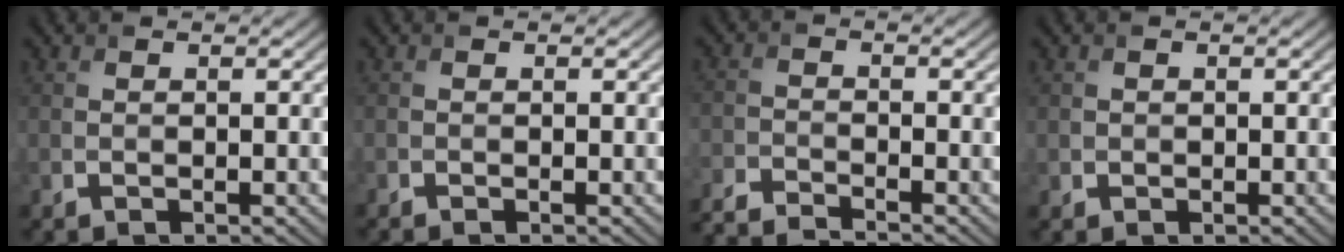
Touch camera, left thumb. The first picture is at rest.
{"total": 1.0, "force": [-1.0, -0.2, 0.2], "torque": [-0.006, -0.006, -0.020]}
{"total": 4.9, "force": [-4.5, 0.3, 1.8], "torque": [-0.039, -0.011, -0.095]}
{"total": 0.8, "force": [-0.1, 0.8, -0.1], "torque": [0.010, 0.002, -0.002]}